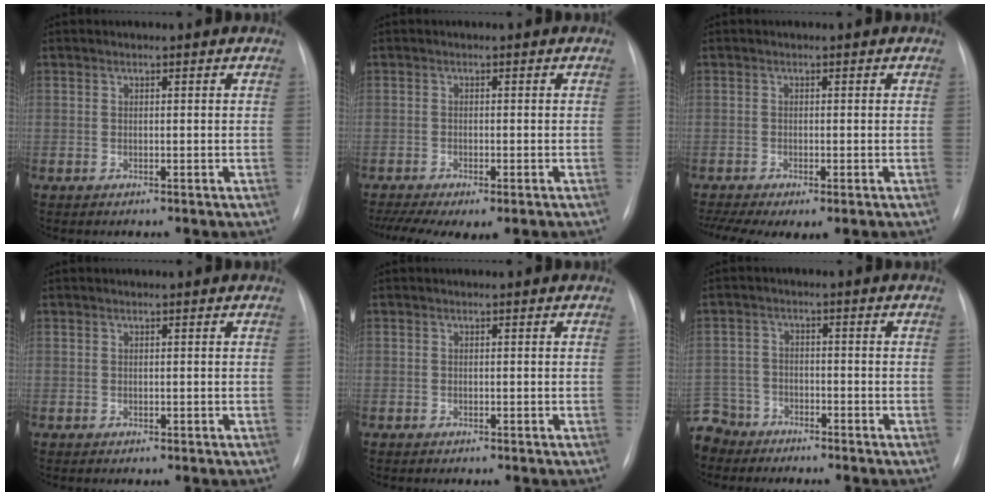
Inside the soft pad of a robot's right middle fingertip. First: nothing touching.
{"total": 10.0, "force": [-7.2, 3.2, 6.2], "torque": [-0.110, -0.004, -0.105]}
{"total": 7.6, "force": [-5.1, 2.5, 5.1], "torque": [-0.095, -0.010, -0.079]}
{"total": 0.0}
{"total": 0.0}
{"total": 8.1, "force": [-6.8, 4.5, 0.4], "torque": [-0.017, 0.002, -0.127]}